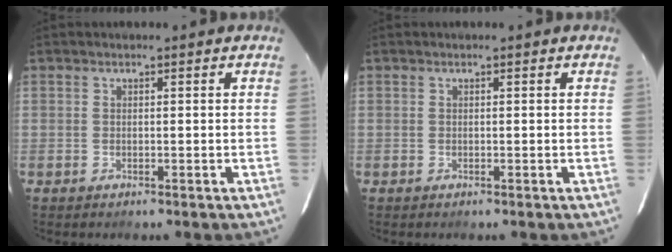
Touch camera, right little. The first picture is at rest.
{"total": 0.0}